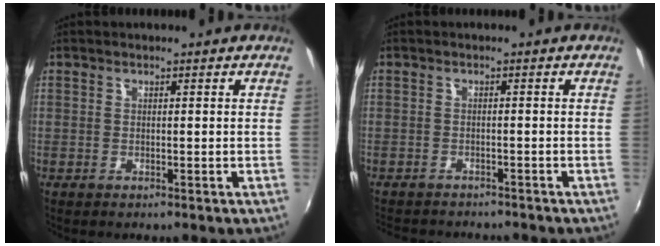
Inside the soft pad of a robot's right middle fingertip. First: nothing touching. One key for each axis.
{"total": 6.5, "fx": -6.0, "fy": 1.6, "fz": 1.8, "tx": -0.050, "ty": -0.015, "tz": -0.090}